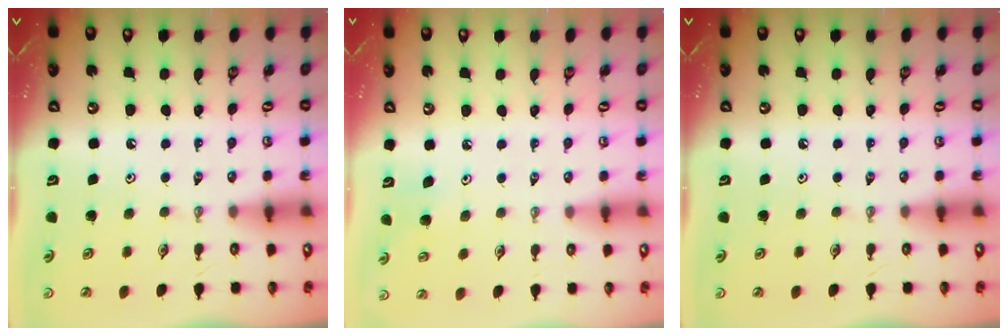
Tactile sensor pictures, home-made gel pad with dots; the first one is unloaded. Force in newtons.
{"total": 3.9, "press": 3.9, "slide": 0.4}
{"total": 0.0}